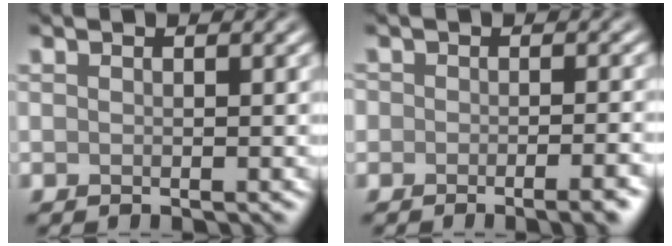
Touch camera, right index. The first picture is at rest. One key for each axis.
{"total": 3.6, "fx": -2.2, "fy": 1.4, "fz": 2.5, "tx": -0.022, "ty": 0.008, "tz": -0.019}